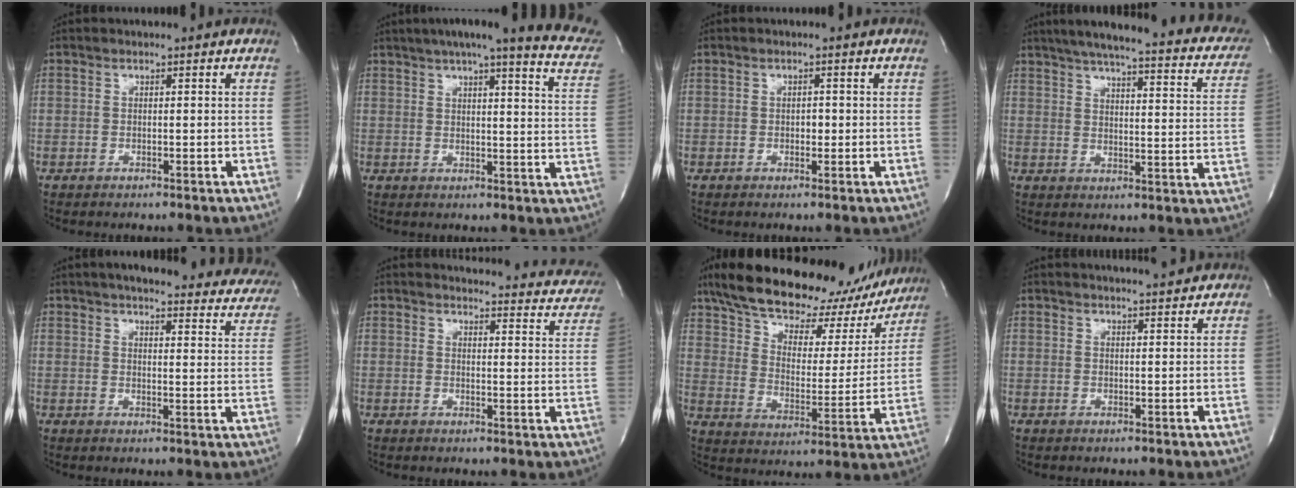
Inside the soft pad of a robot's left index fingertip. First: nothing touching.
{"total": 20.4, "force": [16.9, 1.7, 11.3], "torque": [-0.147, -0.024, 0.186]}
{"total": 1.1, "force": [-0.4, 0.7, 0.7], "torque": [-0.010, -0.002, -0.006]}
{"total": 27.0, "force": [22.1, 4.8, 14.7], "torque": [-0.214, -0.014, 0.254]}
{"total": 26.7, "force": [23.6, 5.5, 11.3], "torque": [-0.149, -0.044, 0.258]}
{"total": 21.1, "force": [20.1, 4.6, 4.4], "torque": [-0.037, -0.068, 0.202]}
{"total": 28.0, "force": [23.1, 10.8, 11.5], "torque": [-0.202, 0.016, 0.310]}
{"total": 5.2, "force": [4.9, 0.1, 1.4], "torque": [-0.026, 0.005, 0.058]}